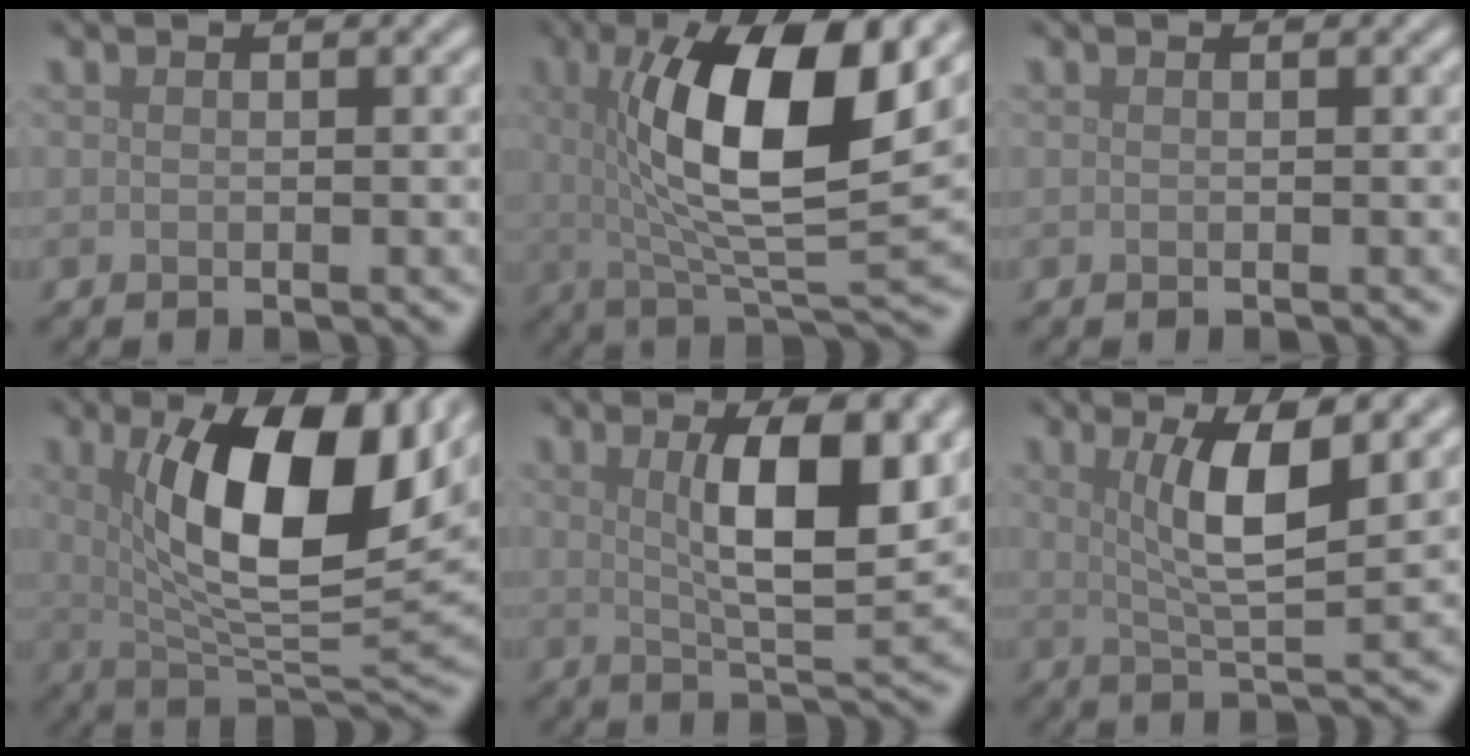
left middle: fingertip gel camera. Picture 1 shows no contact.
{"total": 11.9, "force": [2.8, 3.5, 11.0], "torque": [-0.171, -0.003, 0.051]}
{"total": 0.0}
{"total": 12.0, "force": [3.4, 4.5, 10.6], "torque": [-0.166, -0.004, 0.058]}
{"total": 7.8, "force": [2.0, 2.1, 7.2], "torque": [-0.111, -0.007, 0.037]}
{"total": 5.7, "force": [1.8, 1.2, 5.3], "torque": [-0.092, -0.004, 0.034]}